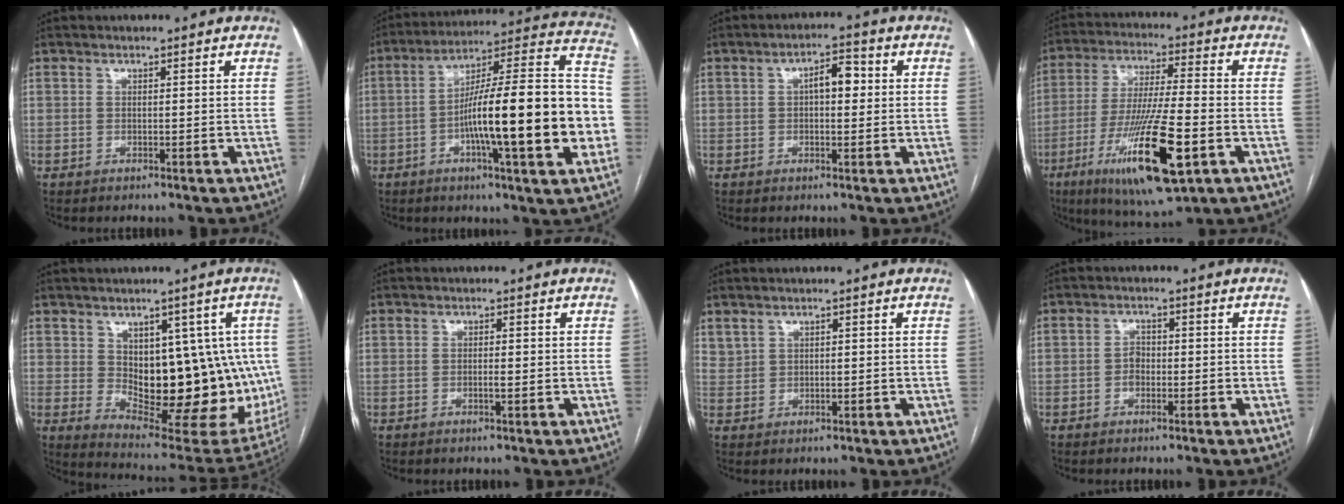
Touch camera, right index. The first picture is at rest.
{"total": 23.9, "force": [-4.8, 2.6, 23.2], "torque": [-0.296, 0.024, -0.075]}
{"total": 4.4, "force": [0.6, 1.8, 4.0], "torque": [-0.062, 0.018, 0.009]}
{"total": 17.9, "force": [-7.1, 2.3, 16.3], "torque": [-0.318, -0.036, -0.119]}
{"total": 18.9, "force": [0.7, 9.2, 16.5], "torque": [-0.184, 0.004, 0.039]}
{"total": 1.2, "force": [-0.2, 0.2, 1.1], "torque": [-0.021, -0.001, -0.004]}
{"total": 1.9, "force": [1.5, 1.1, 0.5], "torque": [-0.010, 0.006, 0.033]}
{"total": 2.0, "force": [-0.6, 1.5, 1.2], "torque": [-0.017, 0.007, -0.011]}